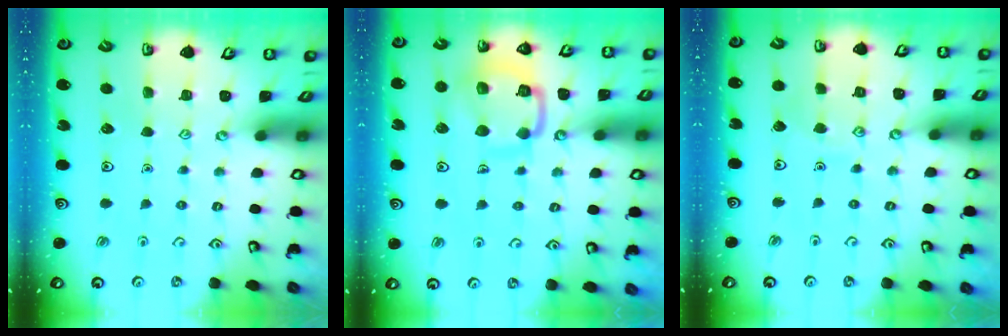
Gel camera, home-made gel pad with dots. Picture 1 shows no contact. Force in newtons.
{"total": 14.0, "press": 13.9, "slide": 1.3}
{"total": 5.2, "press": 5.1, "slide": 0.3}